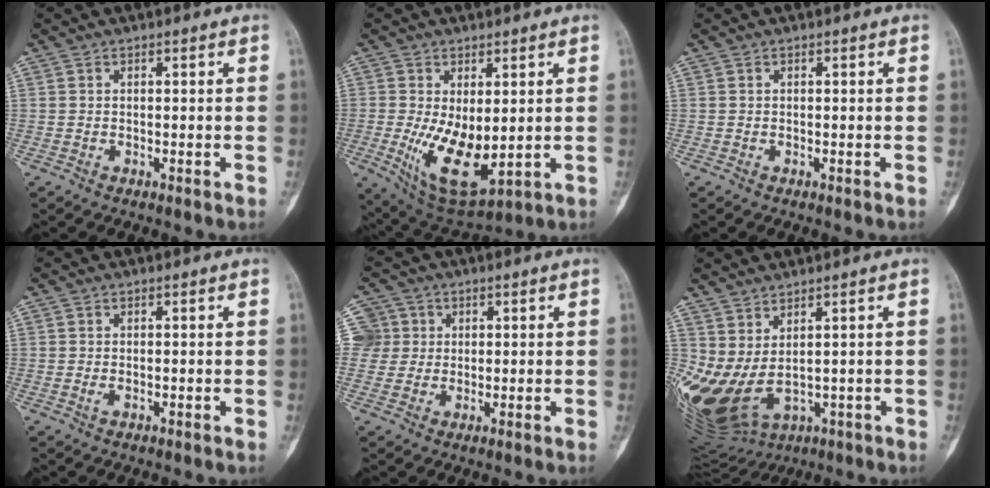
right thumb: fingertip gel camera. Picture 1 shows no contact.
{"total": 12.4, "force": [-0.8, 6.2, 10.7], "torque": [-0.177, -0.026, 0.010]}
{"total": 0.0}
{"total": 0.6, "force": [-0.1, 0.3, 0.5], "torque": [-0.010, -0.001, -0.001]}
{"total": 5.7, "force": [1.4, 5.5, 0.2], "torque": [0.025, 0.008, 0.027]}
{"total": 15.1, "force": [0.6, 8.1, 12.8], "torque": [-0.276, -0.025, 0.048]}